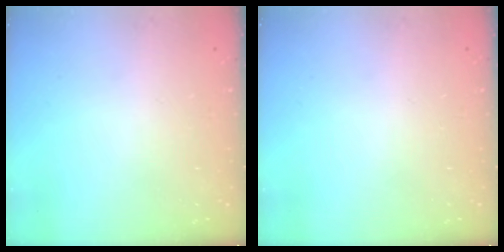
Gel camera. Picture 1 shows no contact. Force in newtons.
{"total": 0.0}